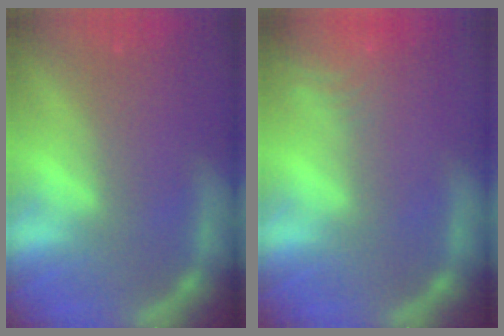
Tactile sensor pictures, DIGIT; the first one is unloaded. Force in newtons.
{"total": 6.0}